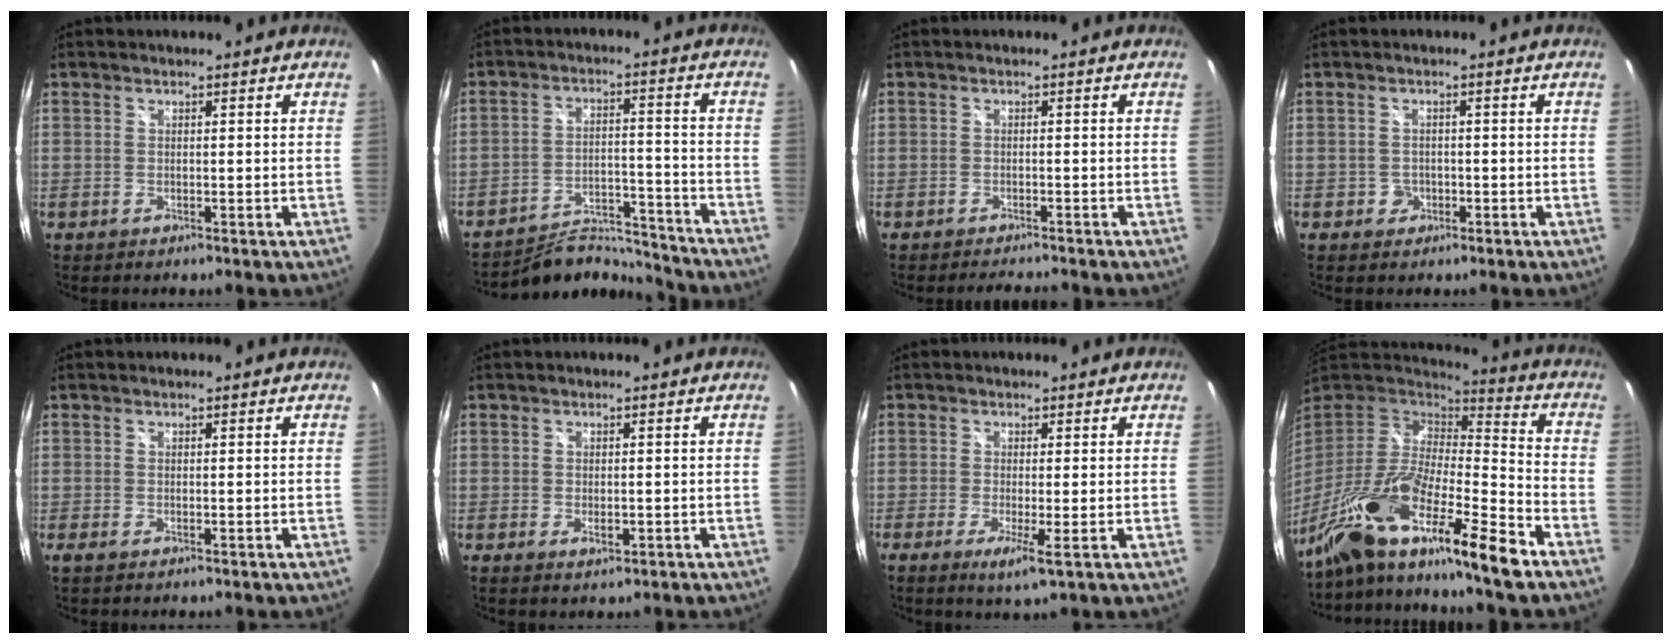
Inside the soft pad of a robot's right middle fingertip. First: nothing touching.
{"total": 10.4, "force": [-10.4, 1.0, 0.5], "torque": [-0.020, 0.018, -0.164]}
{"total": 3.3, "force": [-3.1, 0.3, 1.0], "torque": [-0.023, -0.004, -0.046]}
{"total": 2.1, "force": [-0.8, 2.0, 0.2], "torque": [-0.004, 0.001, -0.011]}
{"total": 0.8, "force": [-0.3, 0.0, 0.7], "torque": [-0.014, 0.001, -0.006]}
{"total": 1.9, "force": [-0.7, 1.0, 1.5], "torque": [-0.024, -0.002, -0.008]}
{"total": 3.7, "force": [-1.2, -0.2, 3.5], "torque": [-0.074, -0.012, -0.023]}
{"total": 24.5, "force": [-16.6, 3.8, 17.7], "torque": [-0.311, -0.050, -0.300]}